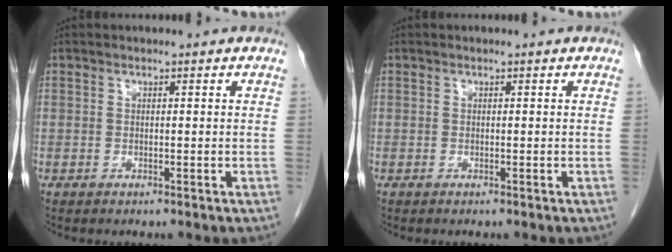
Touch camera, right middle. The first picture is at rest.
{"total": 0.0}